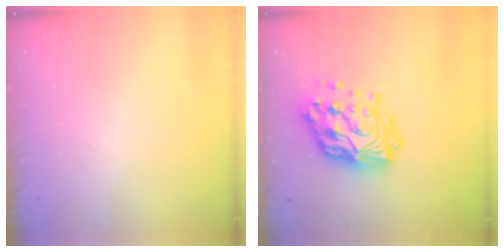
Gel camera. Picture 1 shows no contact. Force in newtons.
{"total": 19.2, "press": 19.1, "slide": 1.8}